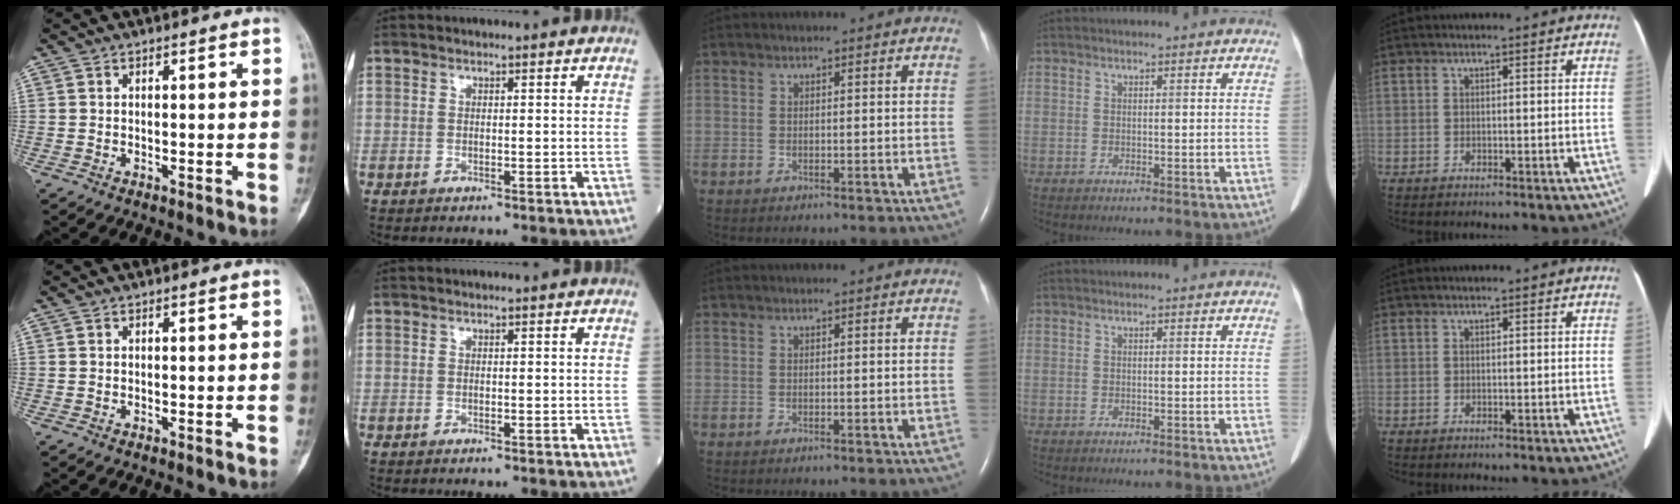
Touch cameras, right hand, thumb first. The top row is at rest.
{}